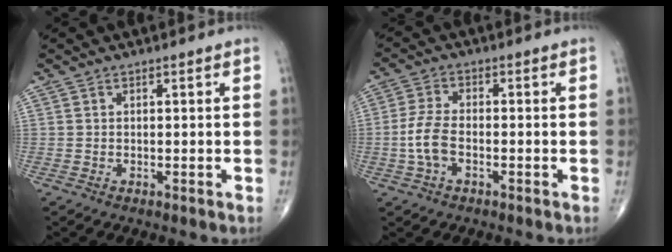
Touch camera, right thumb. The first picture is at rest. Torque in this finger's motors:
{"motor_torque": [0.09, 0.01, 0.73, -0.16, 0.21]}